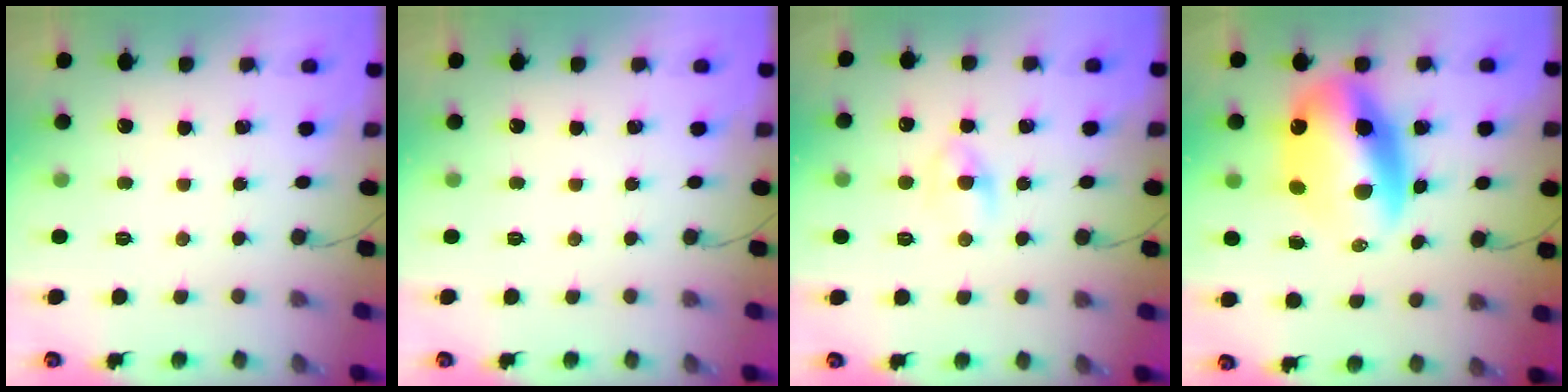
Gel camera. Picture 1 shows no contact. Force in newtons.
{"total": 0.0}
{"total": 2.8, "press": 2.6, "slide": 1.2}
{"total": 16.5, "press": 16.0, "slide": 4.2}